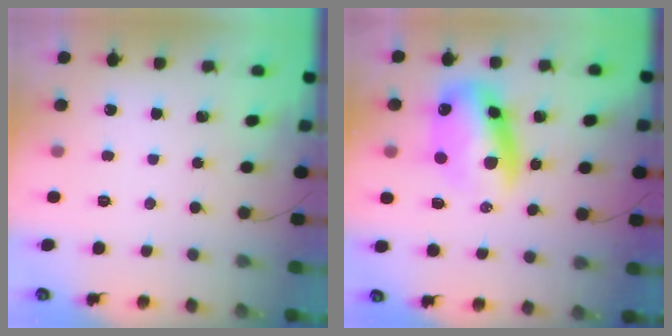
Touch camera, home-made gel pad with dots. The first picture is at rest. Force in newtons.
{"total": 12.3, "press": 11.9, "slide": 3.1}